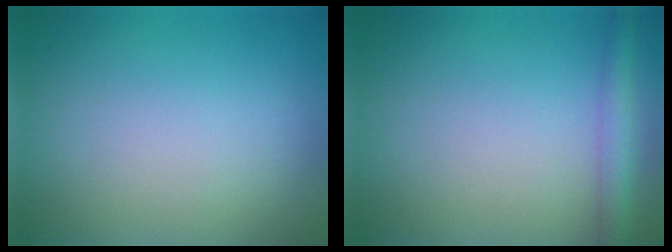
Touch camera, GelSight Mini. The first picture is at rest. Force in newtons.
{"total": 3.0, "press": 3.0, "slide": 0.1}